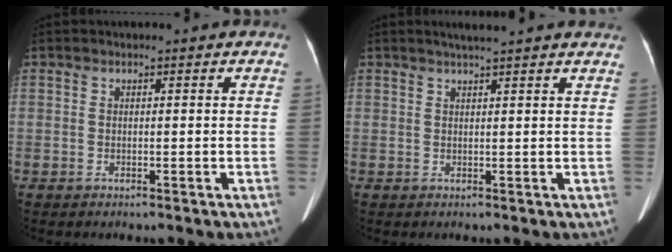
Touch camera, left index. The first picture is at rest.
{"total": 7.8, "force": [6.8, 0.1, 3.9], "torque": [-0.055, 0.026, 0.074]}